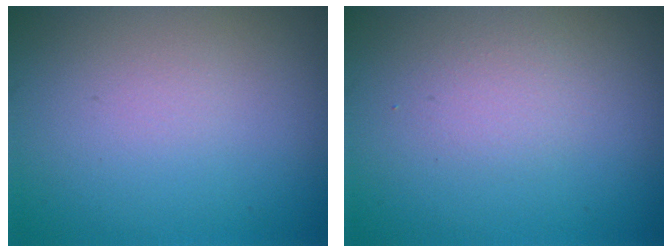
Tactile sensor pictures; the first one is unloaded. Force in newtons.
{"total": 1.3, "press": 1.3, "slide": 0.0}